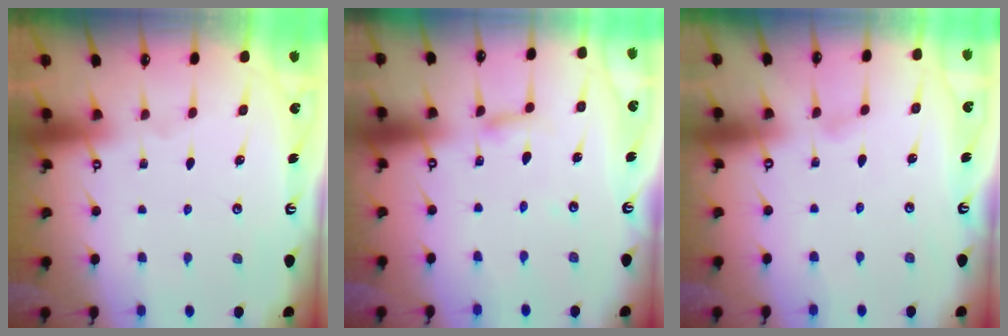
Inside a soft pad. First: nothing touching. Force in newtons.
{"total": 2.8, "press": 2.8, "slide": 0.3}
{"total": 0.9, "press": 0.9, "slide": 0.1}